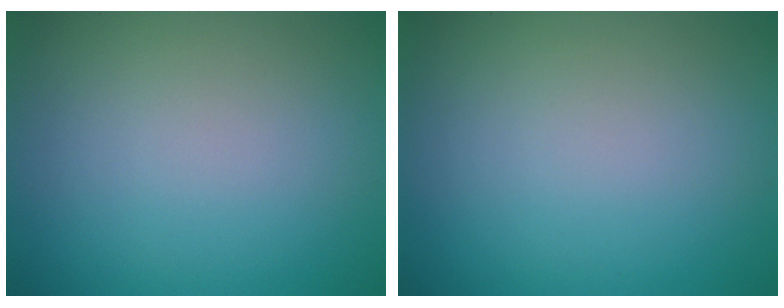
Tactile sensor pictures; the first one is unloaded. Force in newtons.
{"total": 0.0}